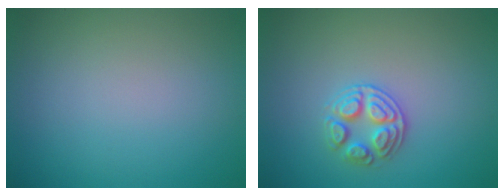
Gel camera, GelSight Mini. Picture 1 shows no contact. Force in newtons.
{"total": 2.6, "press": 2.6, "slide": 0.6}